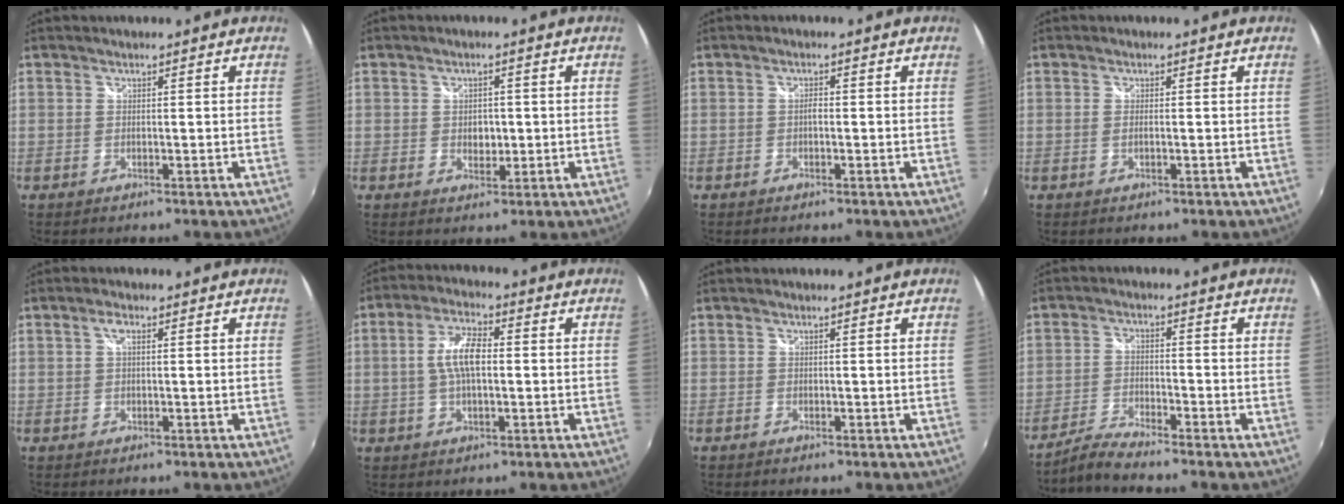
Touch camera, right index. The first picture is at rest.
{"total": 3.2, "force": [-0.2, 2.3, 2.1], "torque": [-0.031, 0.001, -0.004]}
{"total": 1.1, "force": [-0.3, 0.5, 0.9], "torque": [-0.017, 0.004, -0.007]}
{"total": 1.1, "force": [-0.2, 0.1, 1.1], "torque": [-0.021, 0.001, -0.004]}
{"total": 1.8, "force": [0.6, 0.6, 1.6], "torque": [-0.030, 0.005, 0.006]}
{"total": 7.5, "force": [0.2, 3.0, 6.9], "torque": [-0.135, 0.011, 0.003]}
{"total": 0.0}
{"total": 4.5, "force": [-4.3, -0.2, 1.4], "torque": [-0.042, -0.004, -0.091]}